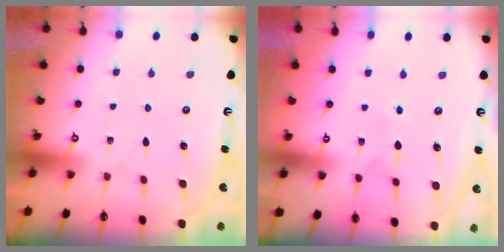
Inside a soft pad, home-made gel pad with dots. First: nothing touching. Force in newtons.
{"total": 4.3, "press": 4.3, "slide": 0.5}